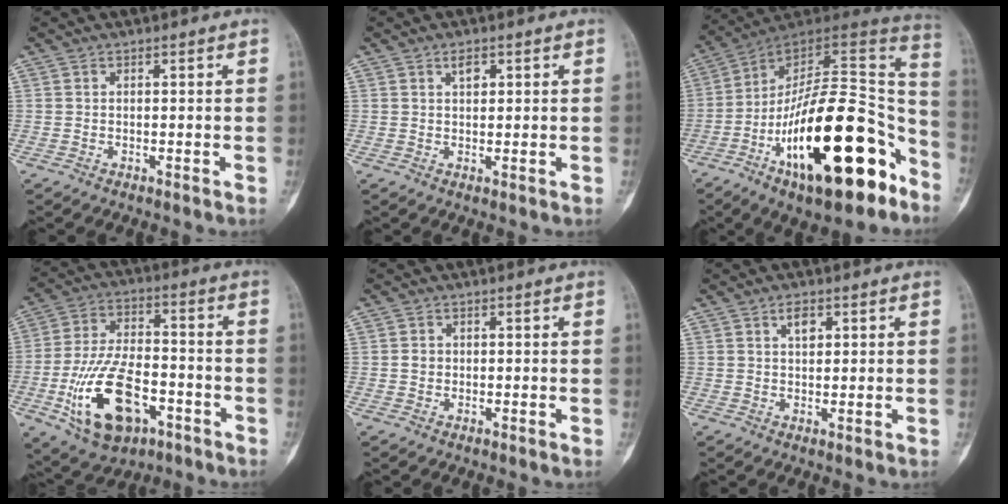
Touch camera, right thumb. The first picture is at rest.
{"total": 2.3, "force": [1.1, 1.3, 1.6], "torque": [-0.022, -0.005, 0.018]}
{"total": 29.5, "force": [-13.5, 11.9, 23.3], "torque": [-0.324, 0.077, -0.210]}
{"total": 17.9, "force": [-6.8, 9.8, 13.3], "torque": [-0.234, 0.032, -0.112]}
{"total": 1.4, "force": [0.0, 1.3, 0.6], "torque": [-0.007, 0.004, 0.000]}
{"total": 3.1, "force": [1.4, 1.7, 2.2], "torque": [-0.029, -0.007, 0.023]}